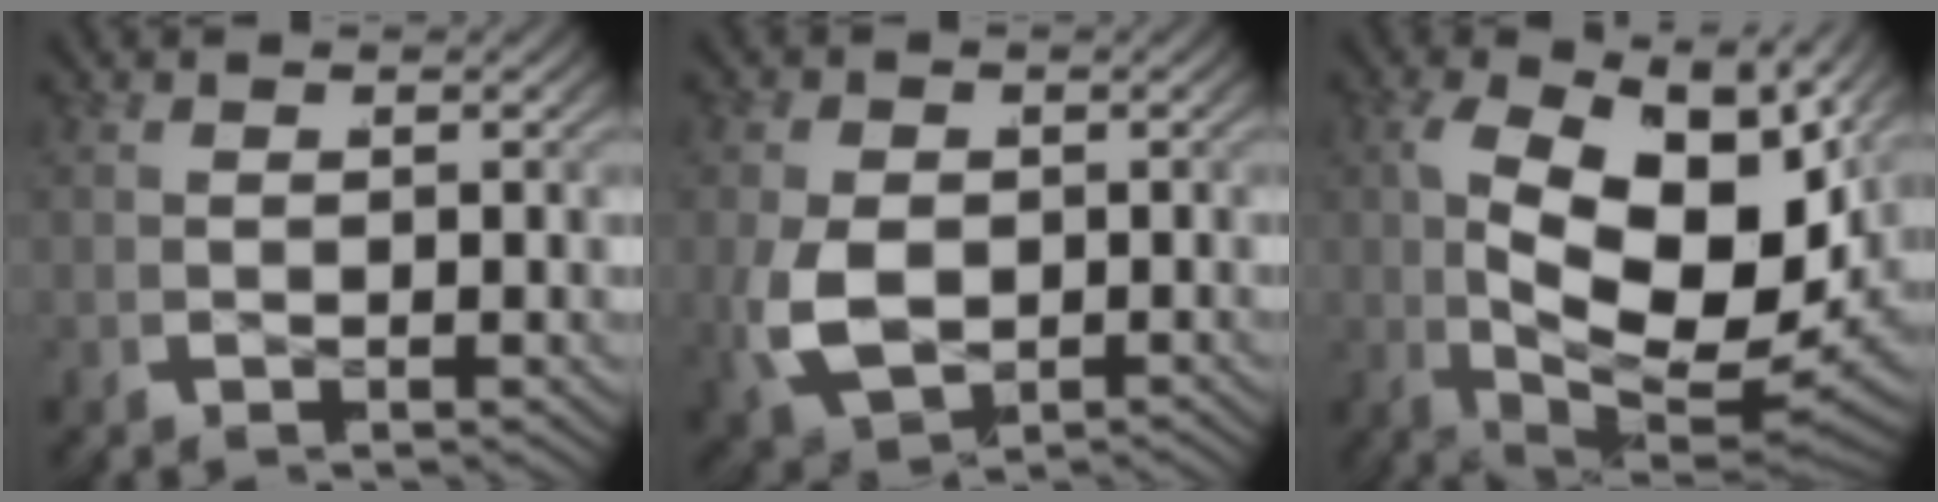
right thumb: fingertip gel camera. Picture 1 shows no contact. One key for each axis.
{"total": 6.9, "fx": -1.1, "fy": 5.5, "fz": 4.1, "tx": -0.112, "ty": -0.028, "tz": -0.002}
{"total": 17.8, "fx": -0.7, "fy": 10.2, "fz": 14.6, "tx": -0.261, "ty": -0.032, "tz": 0.008}